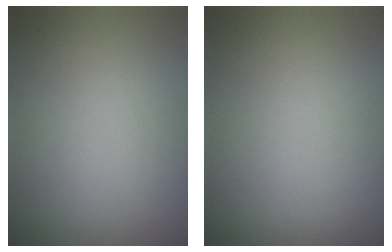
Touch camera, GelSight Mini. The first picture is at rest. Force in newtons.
{"total": 0.0}